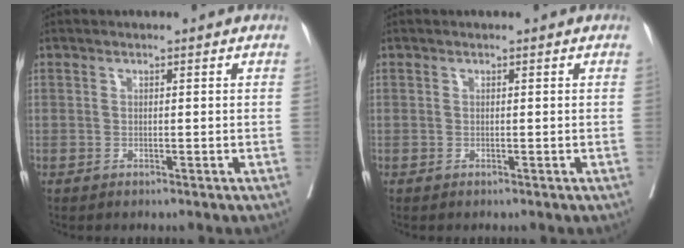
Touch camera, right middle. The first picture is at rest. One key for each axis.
{"total": 0.0}